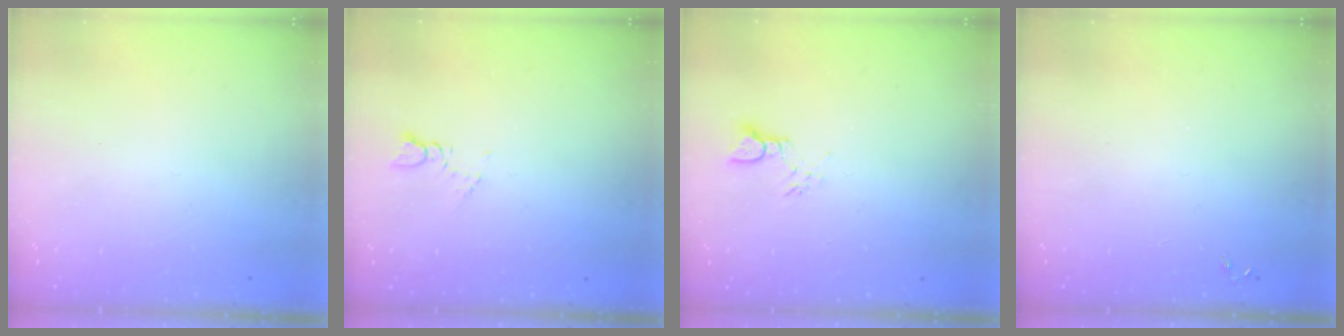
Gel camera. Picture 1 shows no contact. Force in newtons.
{"total": 2.6, "press": 2.6, "slide": 0.4}
{"total": 2.3, "press": 2.3, "slide": 0.2}
{"total": 0.0}